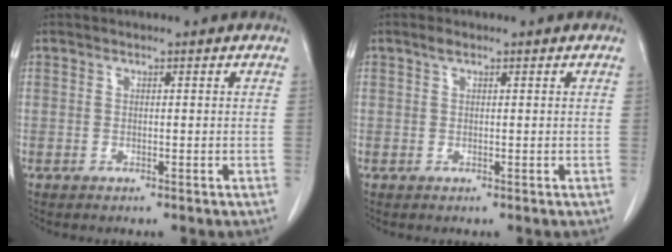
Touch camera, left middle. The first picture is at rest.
{"total": 0.9, "force": [0.6, 0.4, 0.5], "torque": [-0.011, 0.006, 0.009]}